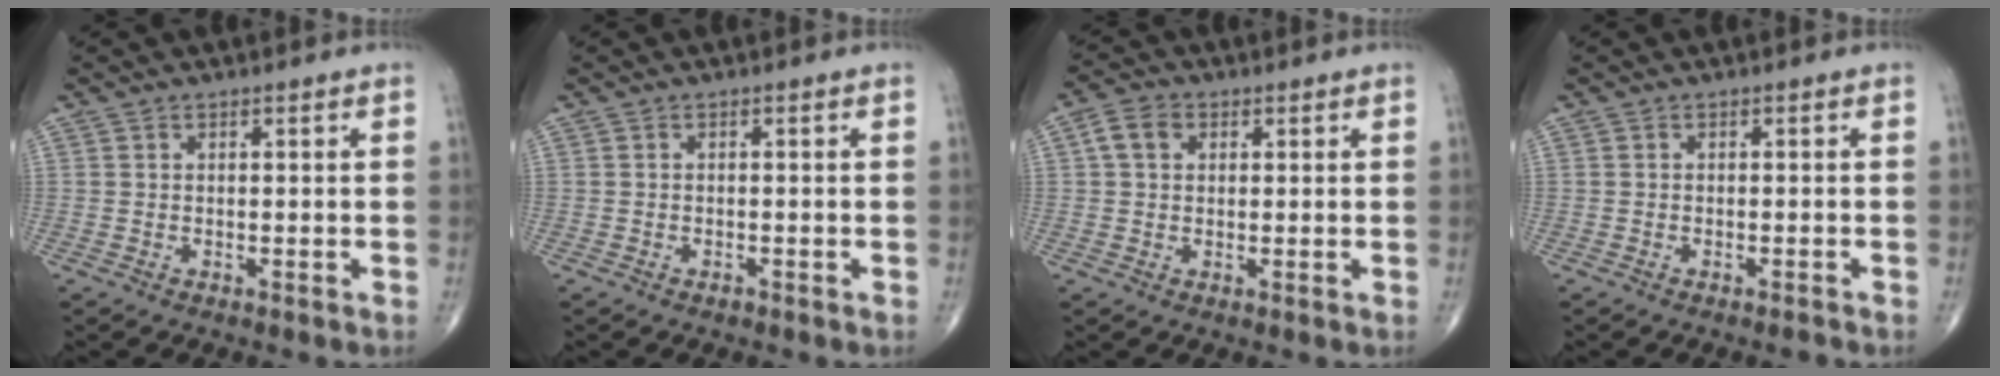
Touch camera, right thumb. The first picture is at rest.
{"total": 0.7, "force": [-0.5, 0.3, 0.3], "torque": [-0.004, 0.001, -0.009]}
{"total": 4.5, "force": [1.2, 3.4, 2.7], "torque": [-0.046, 0.010, 0.018]}
{"total": 0.9, "force": [-0.8, 0.0, 0.4], "torque": [-0.013, 0.005, -0.012]}